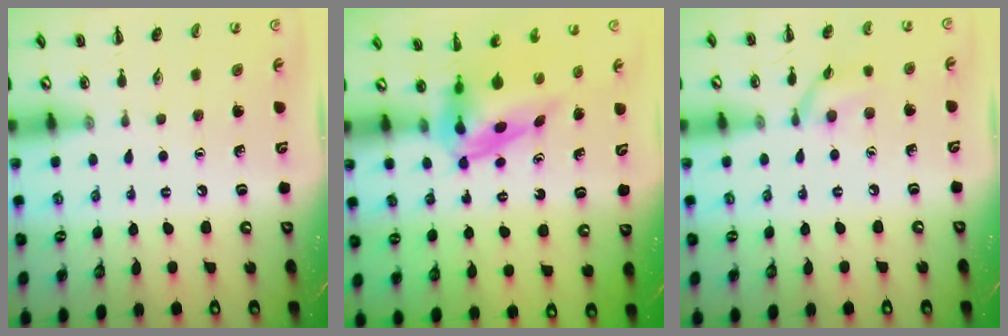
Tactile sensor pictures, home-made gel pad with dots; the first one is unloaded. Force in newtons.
{"total": 4.0, "press": 3.9, "slide": 0.7}
{"total": 7.8, "press": 7.8, "slide": 0.8}